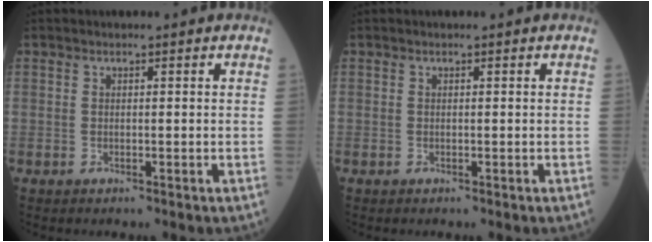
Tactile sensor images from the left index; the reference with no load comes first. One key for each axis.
{"total": 0.0}